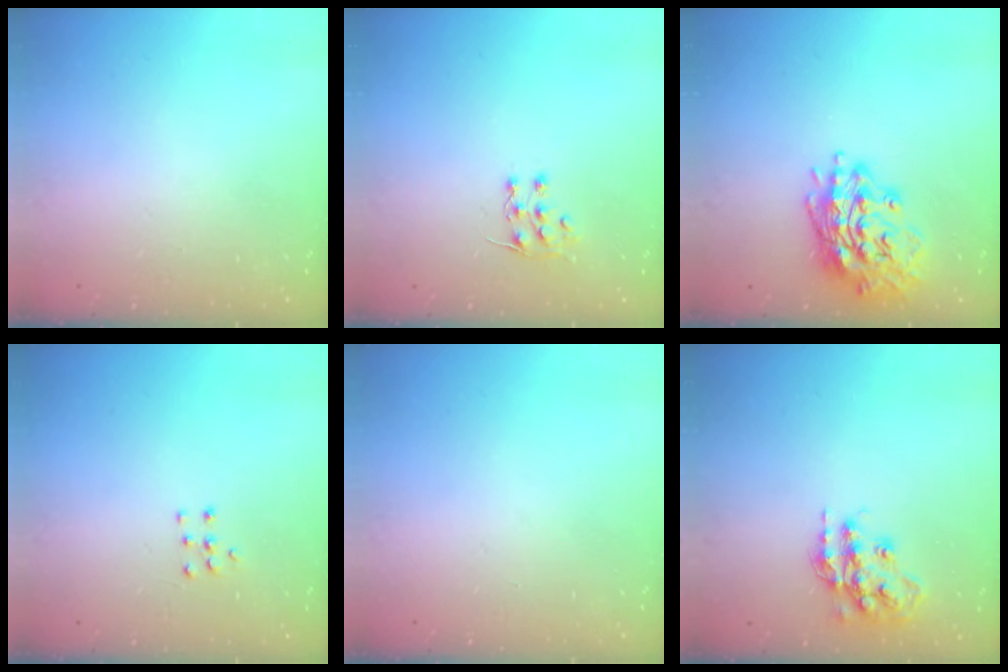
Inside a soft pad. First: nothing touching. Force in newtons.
{"total": 5.9, "press": 5.9, "slide": 0.5}
{"total": 17.1, "press": 16.9, "slide": 2.4}
{"total": 4.6, "press": 4.5, "slide": 0.5}
{"total": 0.0}
{"total": 16.0, "press": 16.0, "slide": 1.2}